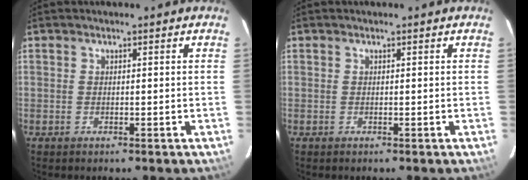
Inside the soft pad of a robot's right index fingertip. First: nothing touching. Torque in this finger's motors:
{"motor_torque": [0.00, 0.00, 0.00, 0.00]}